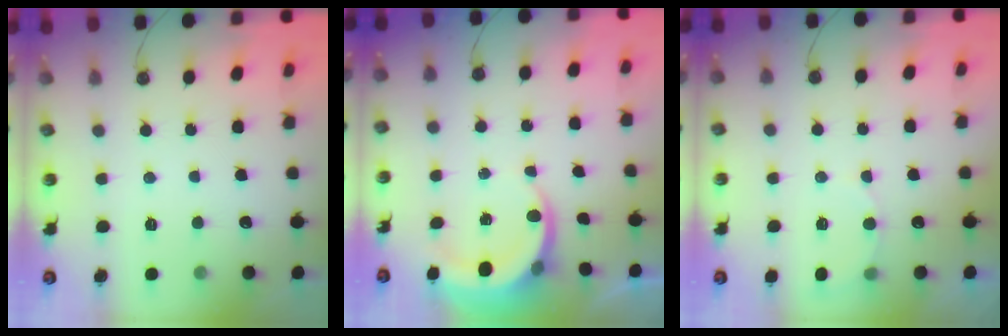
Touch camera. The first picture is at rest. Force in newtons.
{"total": 4.5, "press": 4.5, "slide": 0.1}
{"total": 5.6, "press": 5.5, "slide": 1.4}